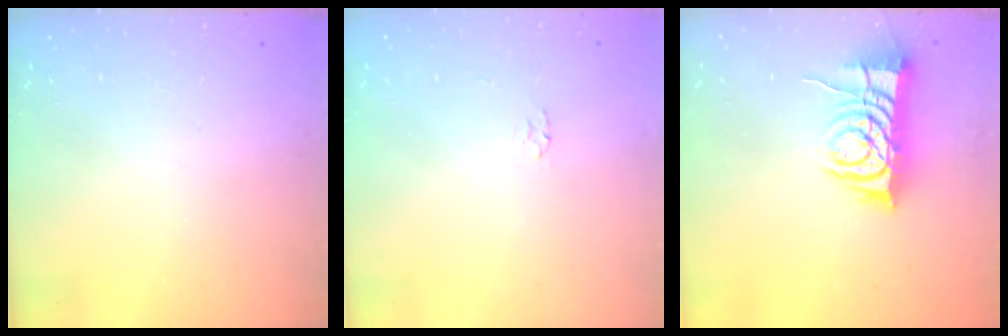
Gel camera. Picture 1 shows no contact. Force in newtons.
{"total": 2.3, "press": 2.3, "slide": 0.4}
{"total": 9.0, "press": 8.9, "slide": 1.0}